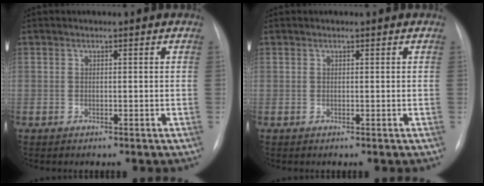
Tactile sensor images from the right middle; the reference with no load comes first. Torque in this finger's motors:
{"motor_torque": [0.00, 0.00, 0.00, 0.00]}